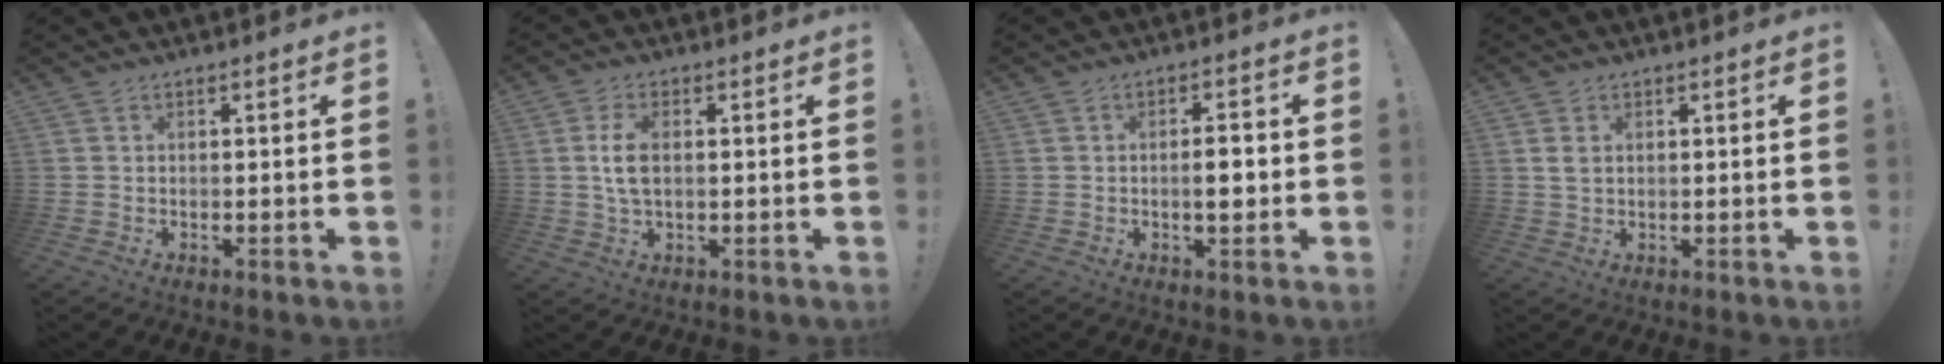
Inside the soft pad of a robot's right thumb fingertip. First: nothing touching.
{"total": 5.9, "force": [0.5, 3.1, 5.0], "torque": [-0.089, -0.001, 0.005]}
{"total": 4.7, "force": [-0.7, 1.6, 4.4], "torque": [-0.057, 0.000, -0.018]}
{"total": 2.5, "force": [0.9, 1.5, 1.7], "torque": [-0.030, 0.002, 0.017]}